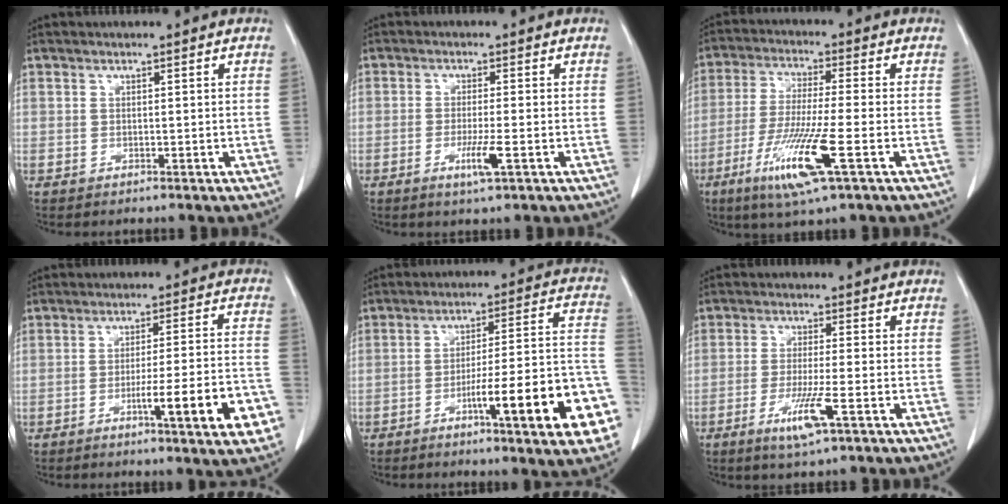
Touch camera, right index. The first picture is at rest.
{"total": 3.8, "force": [-1.5, -0.2, 3.5], "torque": [-0.069, -0.010, -0.028]}
{"total": 11.9, "force": [-5.1, 0.1, 10.8], "torque": [-0.222, -0.029, -0.095]}
{"total": 12.3, "force": [-5.0, 0.5, 11.3], "torque": [-0.149, -0.002, -0.066]}
{"total": 19.0, "force": [-7.6, 1.3, 17.4], "torque": [-0.175, 0.015, -0.104]}
{"total": 6.4, "force": [-2.9, 0.0, 5.7], "torque": [-0.110, -0.017, -0.052]}